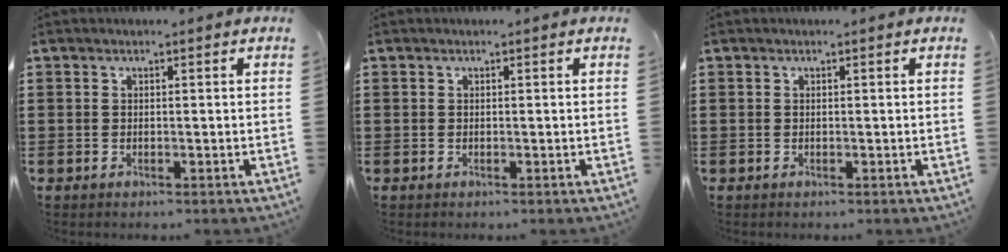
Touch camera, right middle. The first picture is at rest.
{"total": 0.0}
{"total": 0.0}